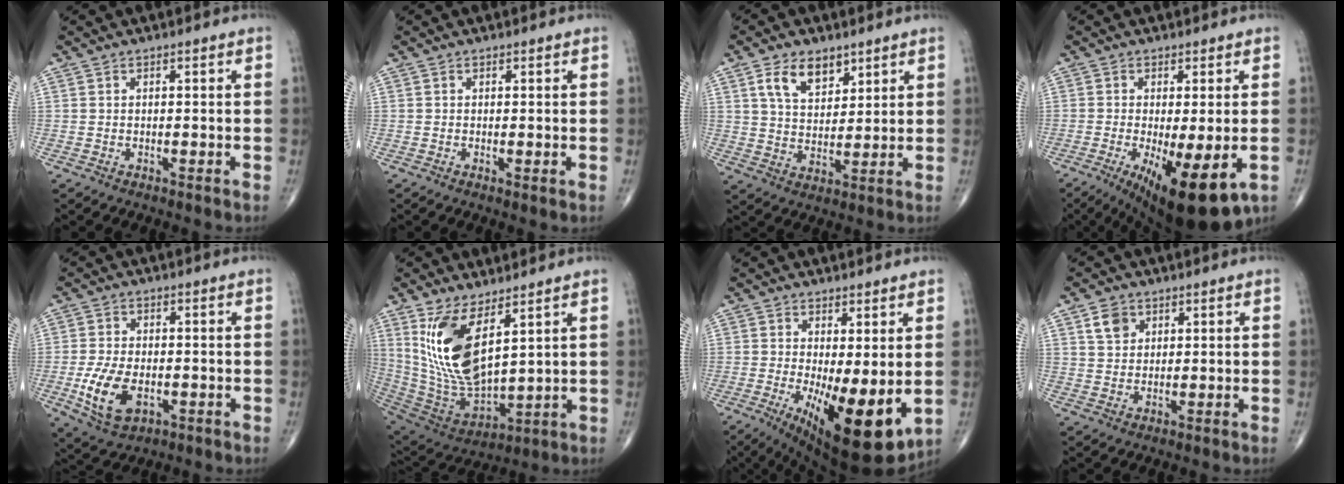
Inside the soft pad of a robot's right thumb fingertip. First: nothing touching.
{"total": 0.8, "force": [0.0, 0.2, 0.7], "torque": [-0.013, -0.003, -0.003]}
{"total": 8.4, "force": [4.7, 4.9, 4.9], "torque": [-0.064, -0.026, 0.087]}
{"total": 14.3, "force": [-5.0, 4.3, 12.7], "torque": [-0.178, -0.022, -0.063]}
{"total": 9.9, "force": [-2.6, 5.6, 7.7], "torque": [-0.146, -0.005, -0.036]}
{"total": 16.6, "force": [6.9, 7.1, 13.4], "torque": [-0.257, -0.039, 0.158]}
{"total": 14.6, "force": [-2.4, 4.9, 13.6], "torque": [-0.203, -0.035, -0.019]}
{"total": 4.2, "force": [2.0, 3.2, 1.8], "torque": [-0.017, -0.008, 0.038]}